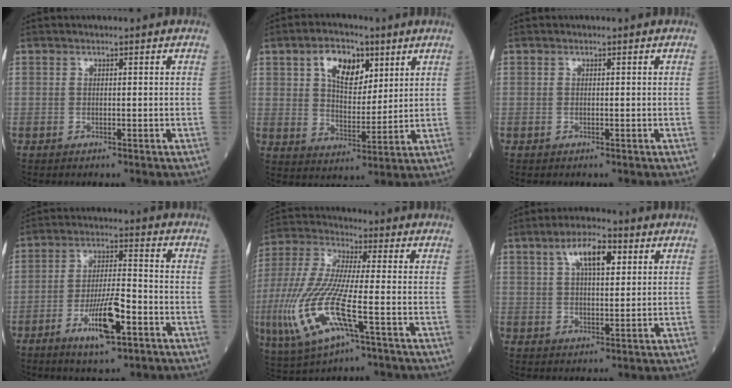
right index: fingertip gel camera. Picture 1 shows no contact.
{"total": 9.1, "force": [4.3, 5.0, 6.3], "torque": [-0.110, 0.016, 0.077]}
{"total": 0.0}
{"total": 9.4, "force": [-4.4, 1.7, 8.2], "torque": [-0.156, -0.006, -0.073]}
{"total": 15.7, "force": [-5.0, 2.8, 14.6], "torque": [-0.335, -0.020, -0.091]}
{"total": 7.4, "force": [3.3, 2.4, 6.2], "torque": [-0.111, 0.015, 0.055]}